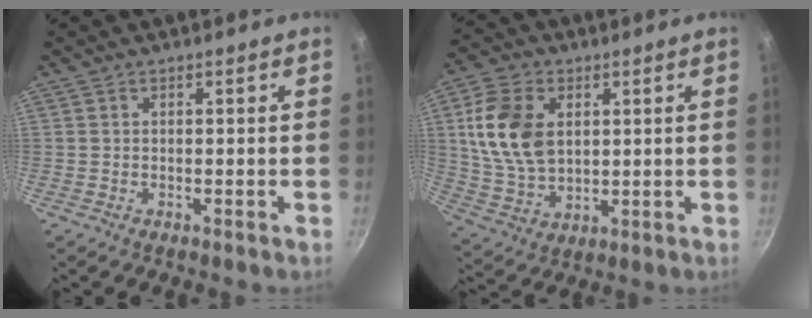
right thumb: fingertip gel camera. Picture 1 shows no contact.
{"total": 13.8, "force": [3.0, 9.3, 9.7], "torque": [-0.169, -0.011, 0.065]}